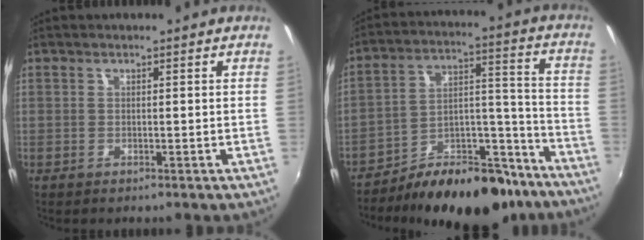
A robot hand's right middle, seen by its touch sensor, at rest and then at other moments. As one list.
[{"total": 19.7, "force": [-15.0, 8.4, 9.6], "torque": [-0.139, 0.046, -0.212]}]